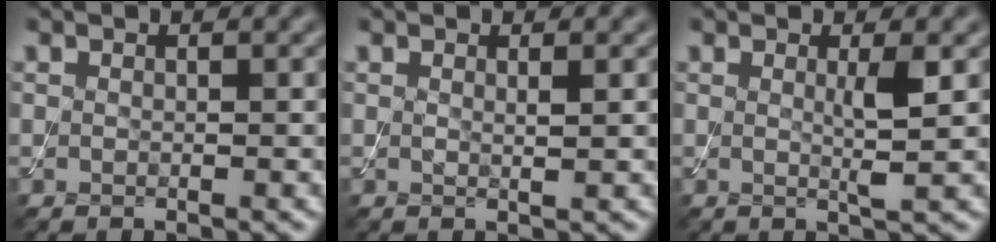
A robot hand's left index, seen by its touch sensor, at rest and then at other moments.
{"total": 0.8, "force": [0.4, 0.1, 0.7], "torque": [-0.011, -0.003, 0.004]}
{"total": 2.3, "force": [0.4, 0.2, 2.2], "torque": [-0.041, -0.005, 0.003]}